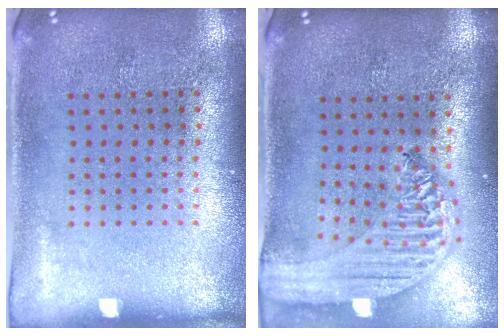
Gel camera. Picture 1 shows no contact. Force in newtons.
{"total": 2.4, "press": 2.1, "slide": 1.2}